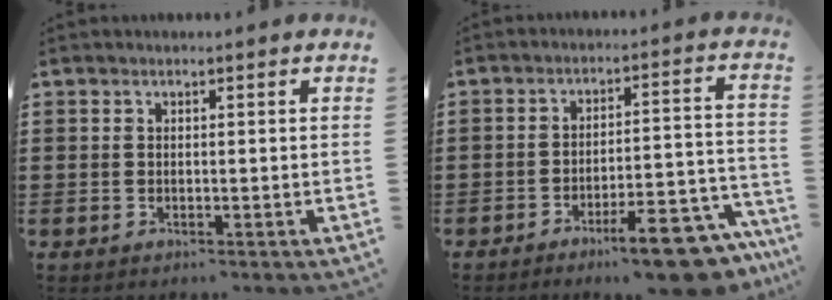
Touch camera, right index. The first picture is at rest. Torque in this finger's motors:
{"motor_torque": [1.66, -0.47, 0.62, 0.10]}